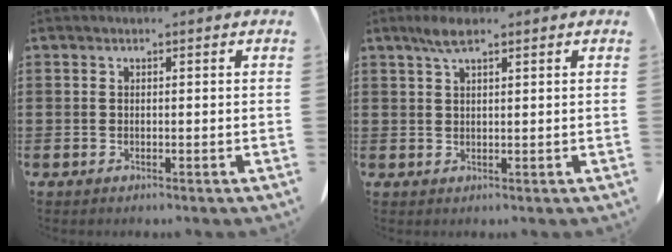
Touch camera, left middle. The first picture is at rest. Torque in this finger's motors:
{"motor_torque": [0.78, 0.08, 0.22, 0.10]}